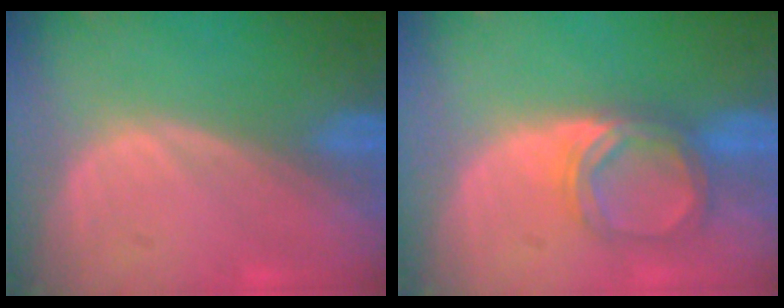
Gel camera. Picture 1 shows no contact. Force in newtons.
{"total": 5.2, "press": 4.8, "slide": 1.9}